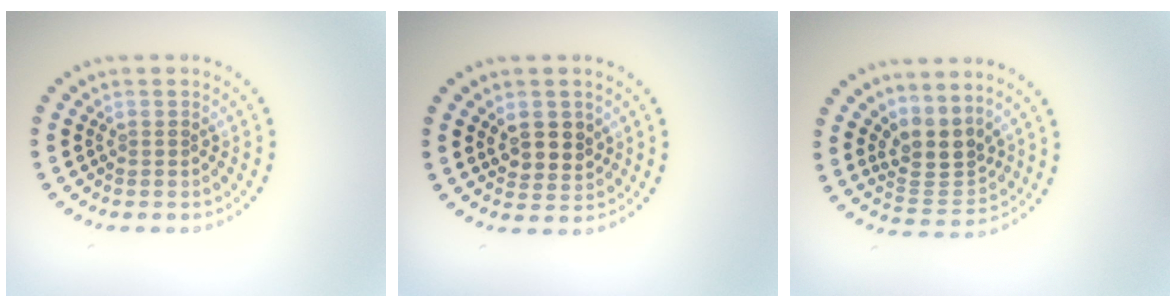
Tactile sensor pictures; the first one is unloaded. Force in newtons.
{"total": 2.8, "press": 2.7, "slide": 0.9}
{"total": 3.6, "press": 3.0, "slide": 2.1}